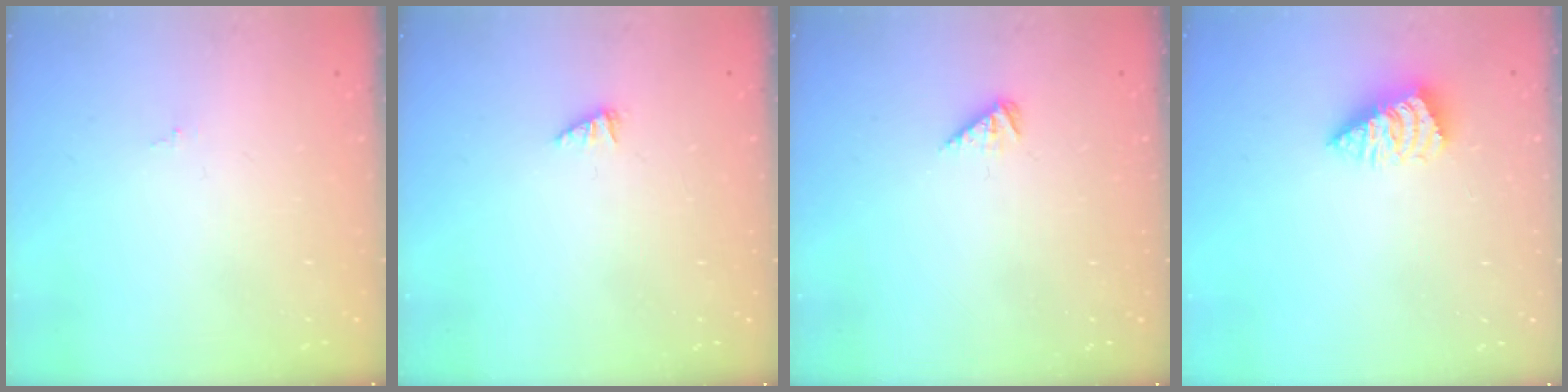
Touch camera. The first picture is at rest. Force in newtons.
{"total": 0.7, "press": 0.6, "slide": 0.2}
{"total": 2.2, "press": 2.2, "slide": 0.4}
{"total": 1.9, "press": 1.9, "slide": 0.4}